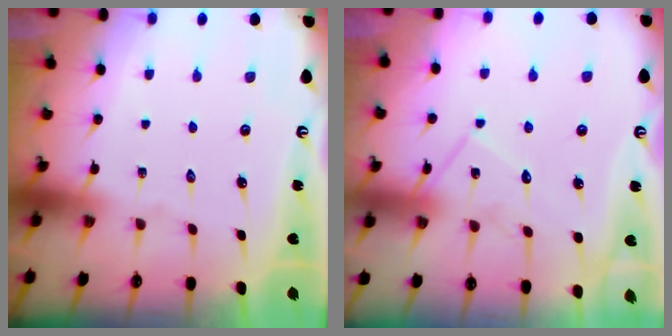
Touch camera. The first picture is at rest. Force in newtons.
{"total": 10.7, "press": 10.7, "slide": 0.8}